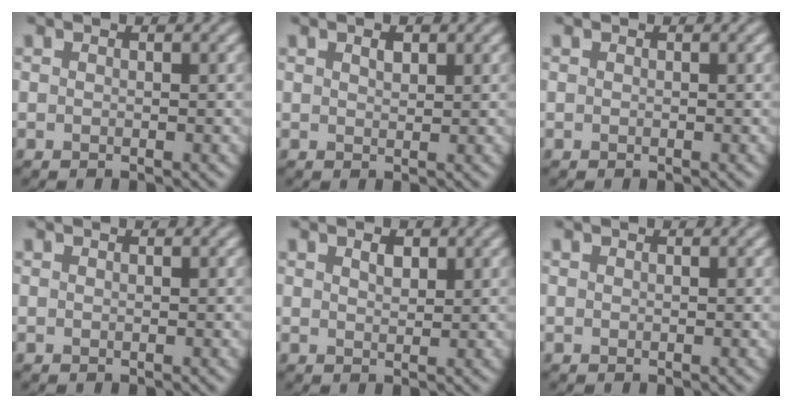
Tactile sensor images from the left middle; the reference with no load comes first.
{"total": 1.1, "force": [0.7, 0.5, 0.7], "torque": [-0.013, 0.001, 0.012]}
{"total": 0.0}
{"total": 0.0}
{"total": 1.4, "force": [0.9, 0.7, 0.9], "torque": [-0.014, 0.002, 0.016]}
{"total": 0.0}